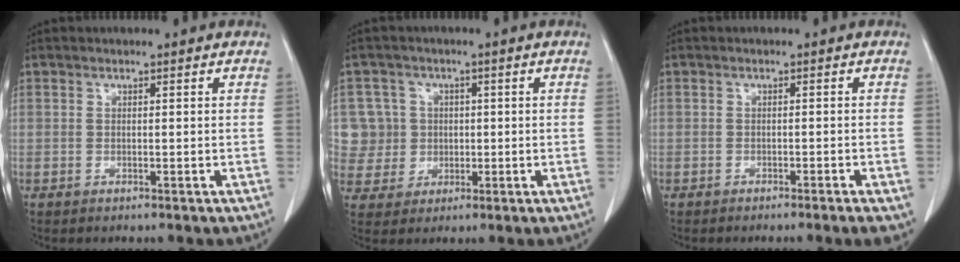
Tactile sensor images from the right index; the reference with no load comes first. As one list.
[{"total": 7.6, "force": [0.7, 7.5, 0.1], "torque": [-0.005, 0.026, 0.025]}, {"total": 3.9, "force": [-2.3, 0.6, 3.1], "torque": [-0.029, -0.008, -0.030]}]